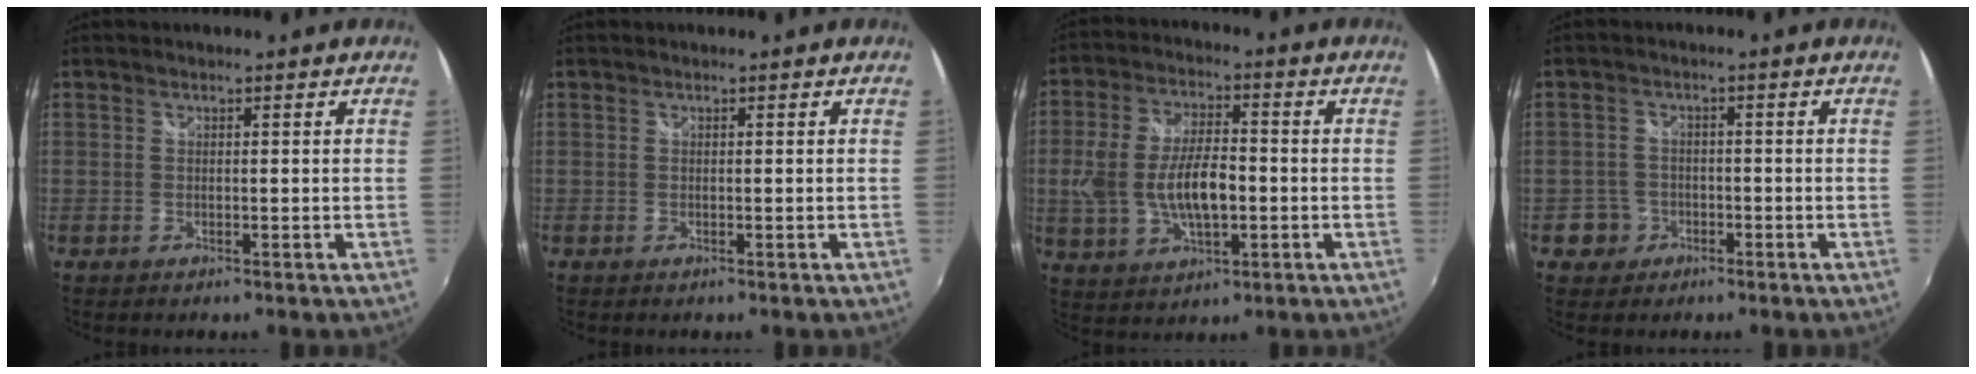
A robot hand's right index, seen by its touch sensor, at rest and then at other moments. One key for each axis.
{"total": 0.0}
{"total": 12.1, "fx": -1.7, "fy": 5.7, "fz": 10.5, "tx": -0.212, "ty": -0.002, "tz": -0.024}
{"total": 4.3, "fx": -1.8, "fy": 4.0, "fz": 0.1, "tx": -0.010, "ty": 0.019, "tz": -0.030}